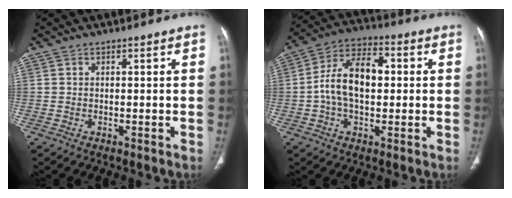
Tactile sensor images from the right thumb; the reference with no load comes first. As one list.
[{"total": 12.7, "force": [0.4, 7.6, 10.2], "torque": [-0.176, 0.031, -0.002]}]